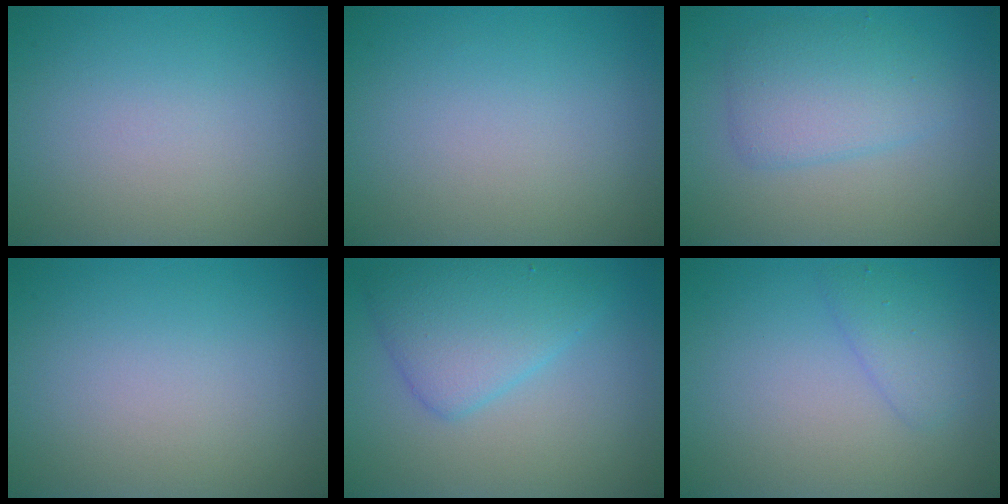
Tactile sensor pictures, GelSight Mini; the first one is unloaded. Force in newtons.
{"total": 0.0}
{"total": 3.5, "press": 3.5, "slide": 0.1}
{"total": 0.0}
{"total": 4.6, "press": 4.5, "slide": 0.1}
{"total": 1.9, "press": 1.9, "slide": 0.1}